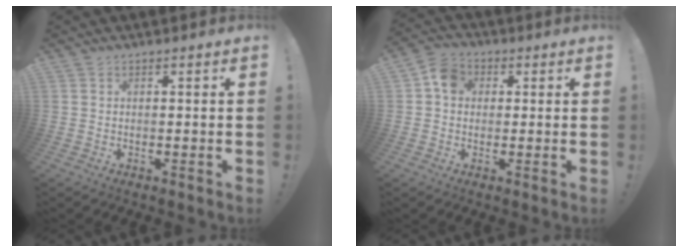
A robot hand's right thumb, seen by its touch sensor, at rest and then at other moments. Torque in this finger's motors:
{"motor_torque": [0.54, 0.47, 0.39, 0.11, 0.07]}